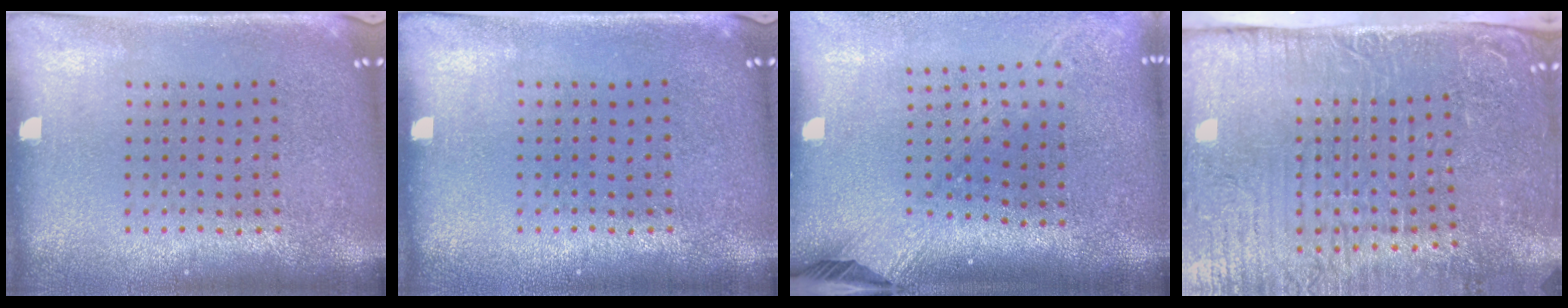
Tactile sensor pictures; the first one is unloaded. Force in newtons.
{"total": 0.0}
{"total": 2.4, "press": 1.8, "slide": 1.7}
{"total": 5.5, "press": 4.6, "slide": 3.0}